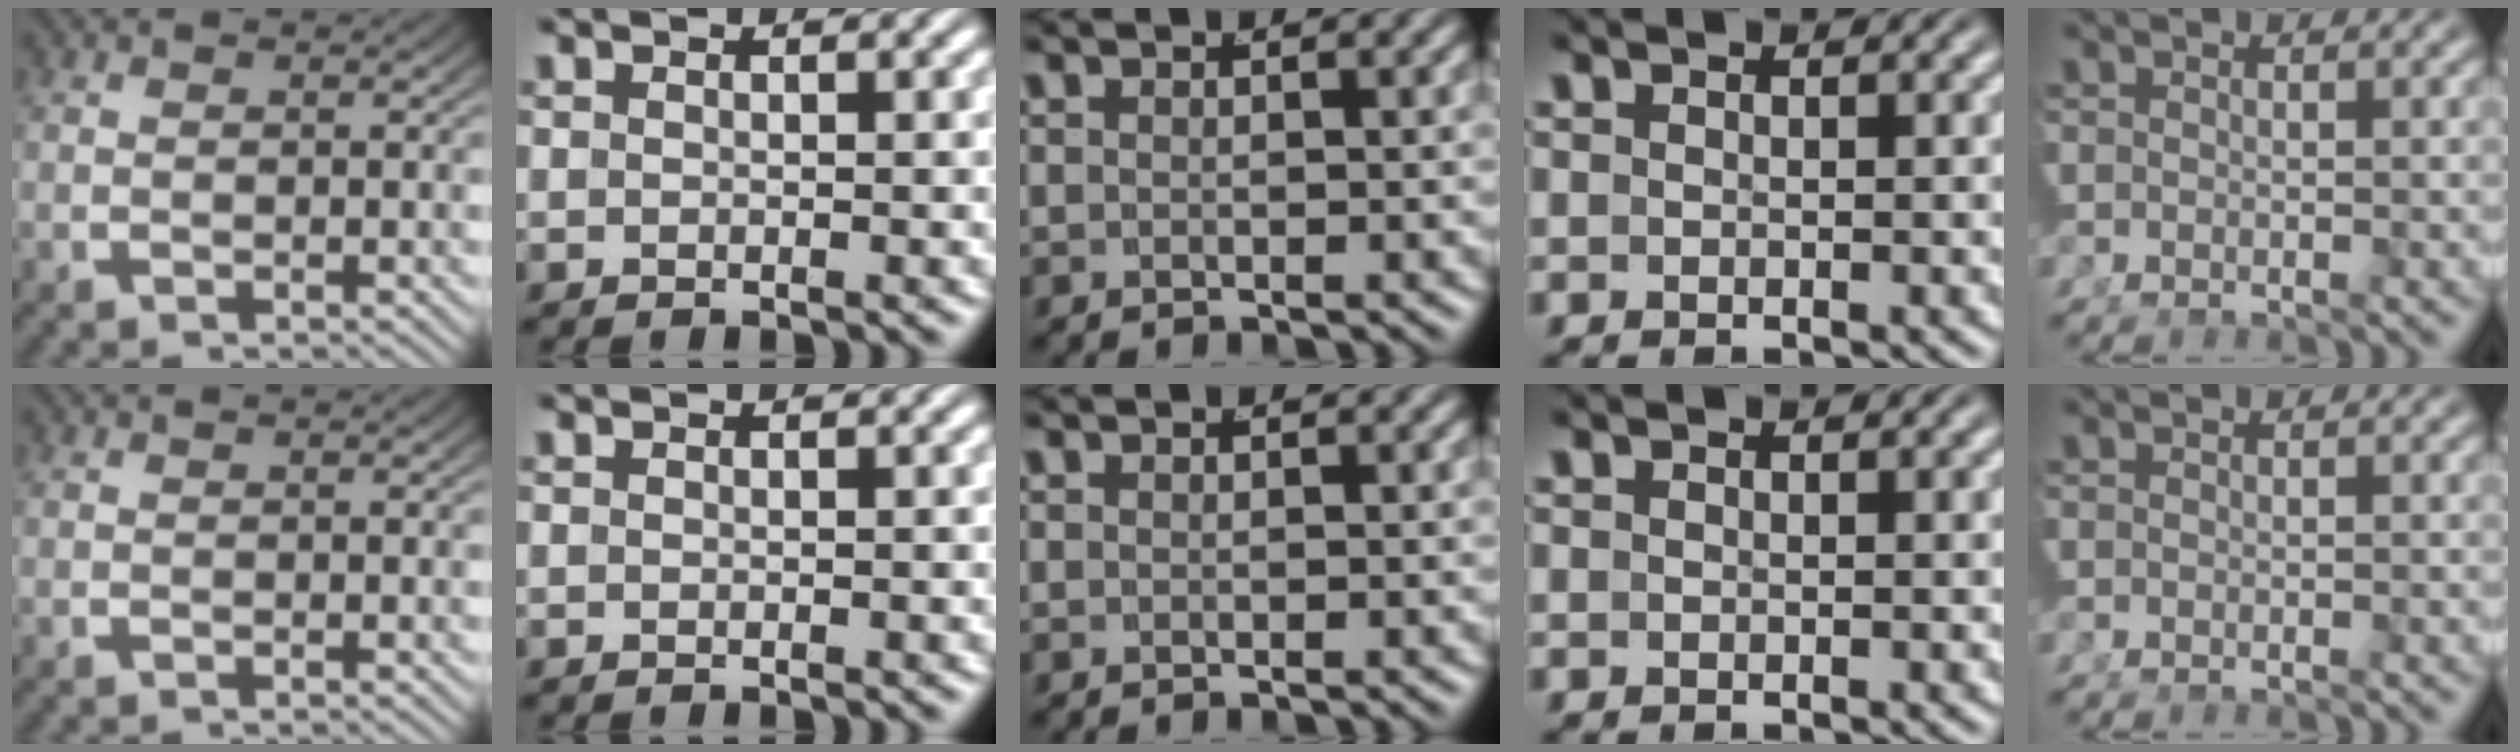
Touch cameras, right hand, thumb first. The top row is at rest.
{}